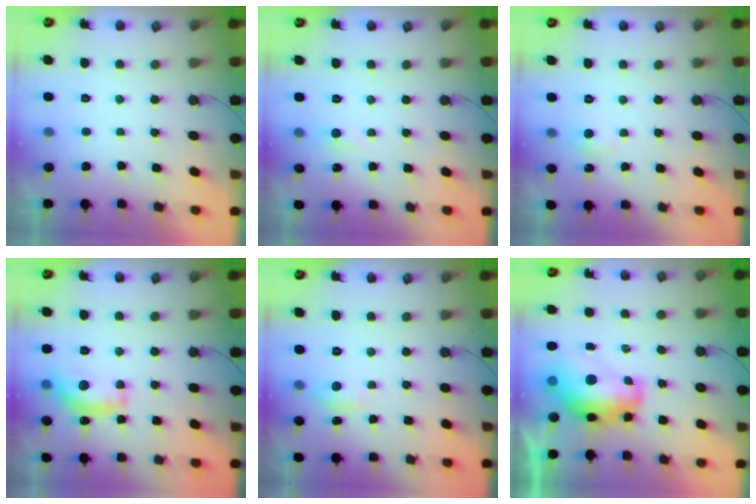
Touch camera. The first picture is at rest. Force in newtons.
{"total": 4.7, "press": 4.7, "slide": 0.6}
{"total": 3.6, "press": 3.6, "slide": 0.5}
{"total": 13.3, "press": 13.3, "slide": 0.8}
{"total": 2.9, "press": 2.9, "slide": 0.3}
{"total": 13.4, "press": 13.3, "slide": 1.0}